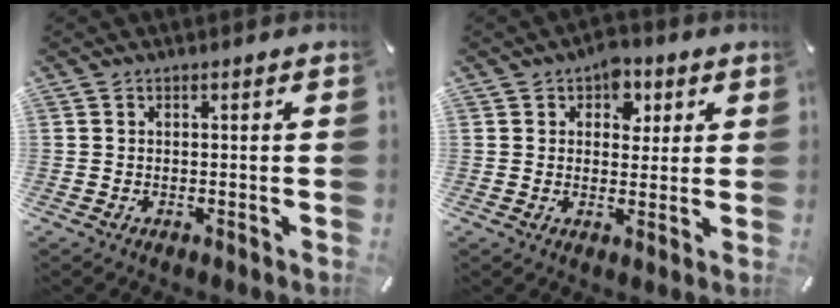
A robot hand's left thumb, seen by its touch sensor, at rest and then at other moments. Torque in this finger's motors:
{"motor_torque": [1.01, 0.97, 0.63, -0.68, 0.21]}